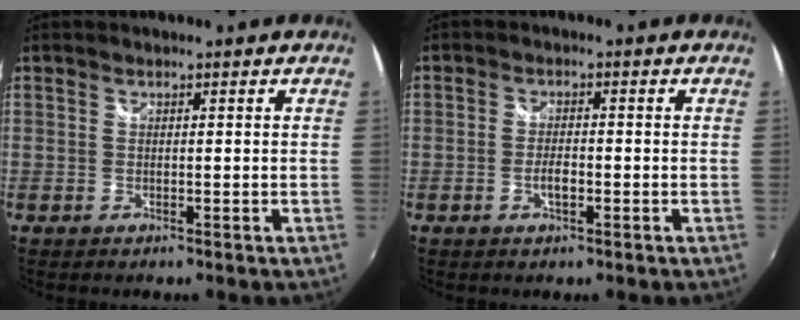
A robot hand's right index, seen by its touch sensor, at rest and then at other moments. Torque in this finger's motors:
{"motor_torque": [0.09, -0.08, 0.16, 0.04]}